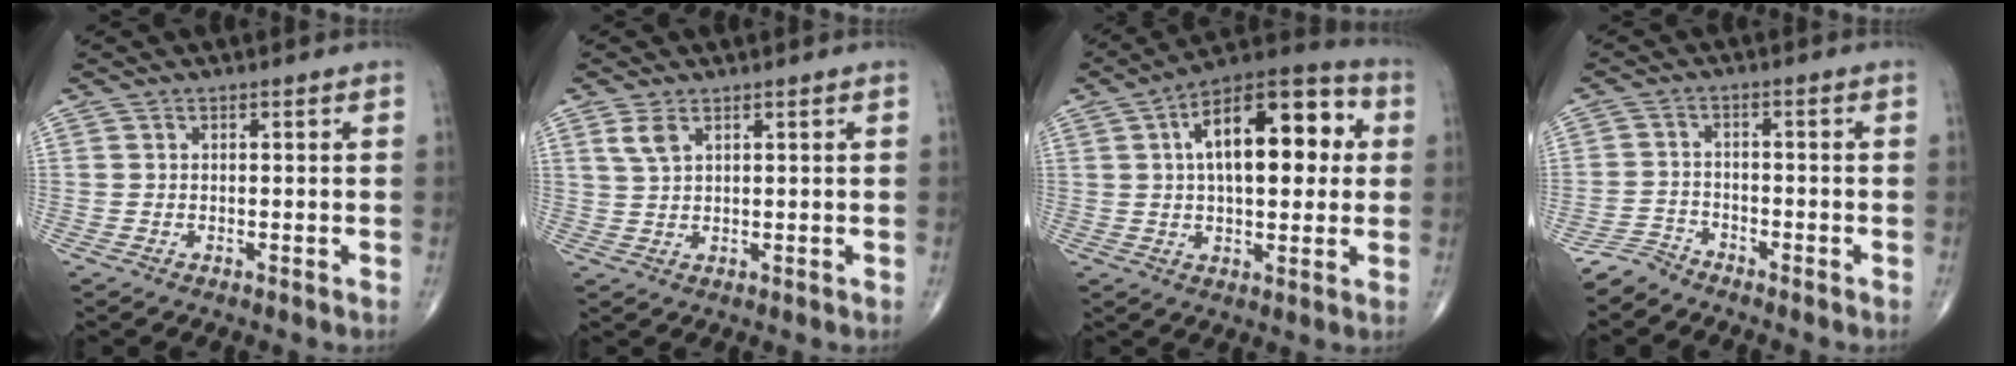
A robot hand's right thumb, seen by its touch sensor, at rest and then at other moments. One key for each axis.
{"total": 2.8, "fx": 1.6, "fy": 1.3, "fz": 2.0, "tx": -0.043, "ty": 0.002, "tz": 0.040}
{"total": 19.8, "fx": 4.1, "fy": 9.5, "fz": 16.8, "tx": -0.229, "ty": 0.025, "tz": 0.052}
{"total": 3.5, "fx": -3.4, "fy": 1.0, "fz": -0.4, "tx": 0.008, "ty": 0.007, "tz": -0.072}